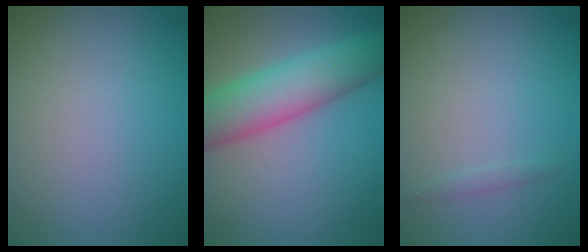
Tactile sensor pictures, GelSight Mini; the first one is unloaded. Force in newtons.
{"total": 7.4, "press": 7.4, "slide": 0.2}
{"total": 0.6, "press": 0.6, "slide": 0.0}